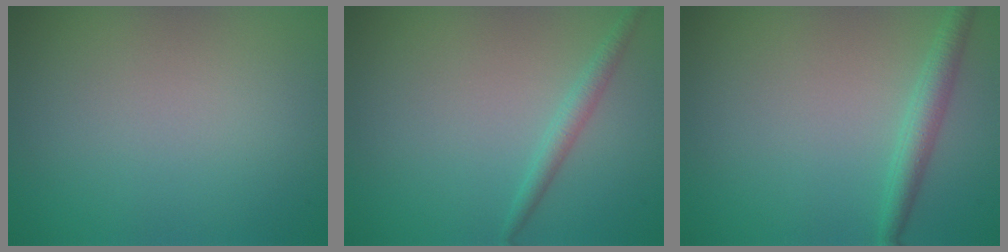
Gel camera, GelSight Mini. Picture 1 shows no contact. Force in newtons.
{"total": 1.6, "press": 1.6, "slide": 0.1}
{"total": 2.3, "press": 2.3, "slide": 0.1}